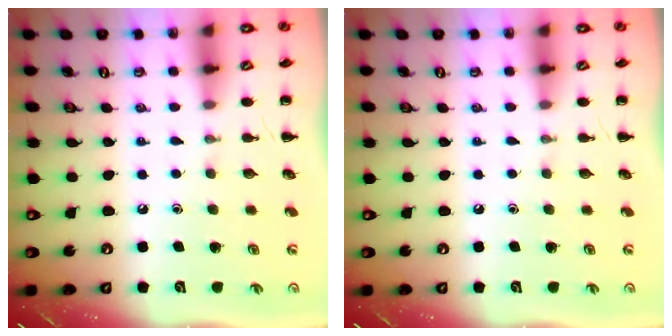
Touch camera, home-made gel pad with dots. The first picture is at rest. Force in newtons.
{"total": 0.0}